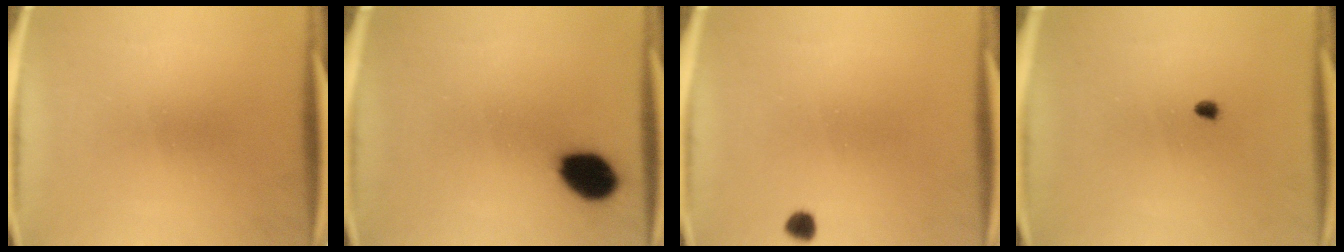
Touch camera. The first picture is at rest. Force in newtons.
{"total": 9.8}
{"total": 1.7}
{"total": 1.3}